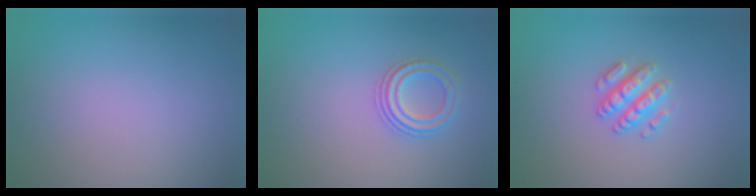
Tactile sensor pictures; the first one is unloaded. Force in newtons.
{"total": 2.2, "press": 2.1, "slide": 0.7}
{"total": 2.6, "press": 2.5, "slide": 0.4}